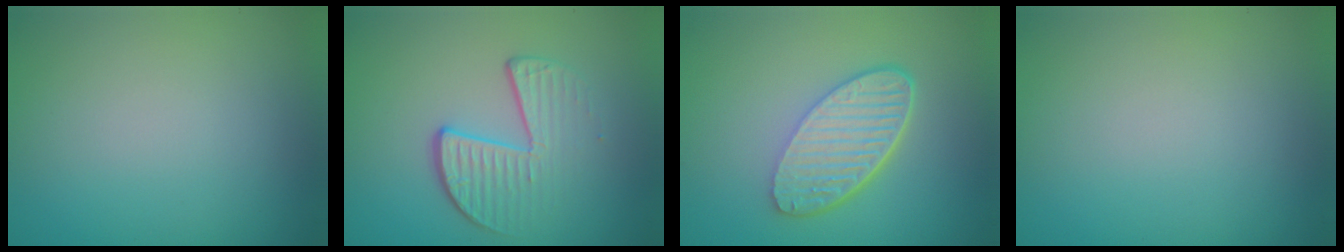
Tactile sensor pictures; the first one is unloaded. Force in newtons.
{"total": 4.0, "press": 2.7, "slide": 2.9}
{"total": 5.9, "press": 4.3, "slide": 4.1}
{"total": 0.0}